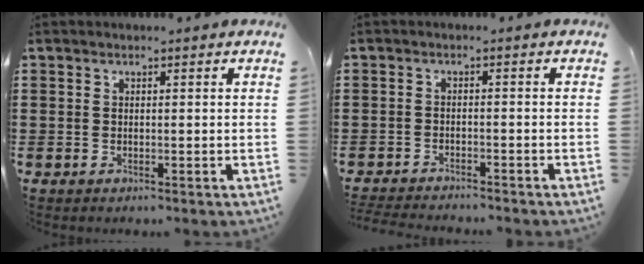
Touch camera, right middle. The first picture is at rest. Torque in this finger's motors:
{"motor_torque": [0.88, -0.41, 0.07, 0.02]}